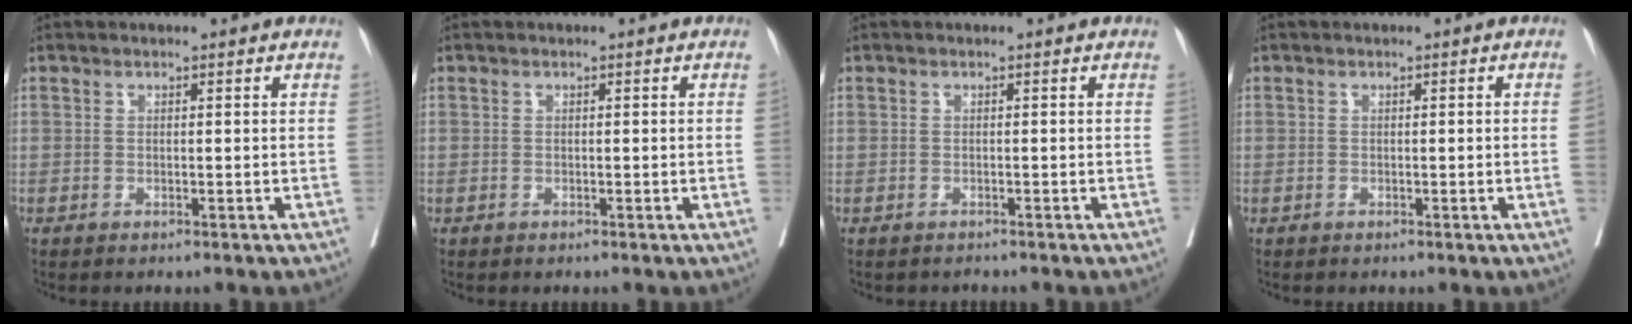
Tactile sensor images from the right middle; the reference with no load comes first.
{"total": 0.0}
{"total": 1.0, "force": [-0.8, 0.5, -0.2], "torque": [-0.008, 0.000, -0.015]}
{"total": 1.0, "force": [-0.1, -0.2, 1.0], "torque": [-0.018, 0.001, 0.001]}